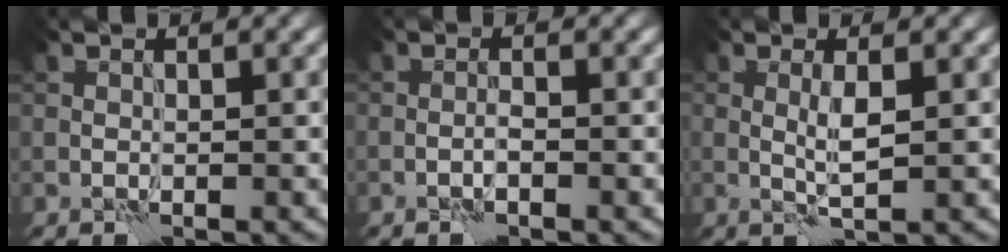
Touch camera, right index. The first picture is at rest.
{"total": 0.8, "force": [-0.4, -0.1, 0.6], "torque": [-0.011, 0.004, -0.010]}
{"total": 1.9, "force": [0.5, 0.1, 1.8], "torque": [-0.039, 0.000, 0.008]}